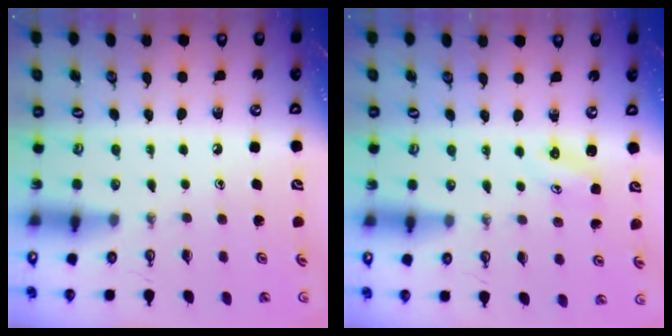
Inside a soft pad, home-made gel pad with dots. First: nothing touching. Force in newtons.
{"total": 2.9, "press": 2.9, "slide": 0.3}